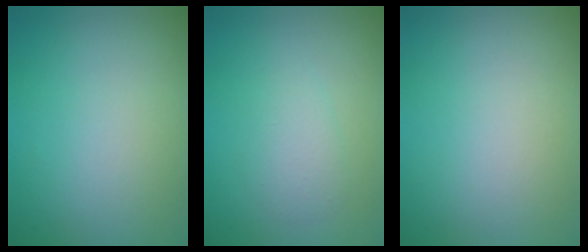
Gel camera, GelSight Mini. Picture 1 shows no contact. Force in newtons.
{"total": 1.8, "press": 1.8, "slide": 0.1}
{"total": 0.0}